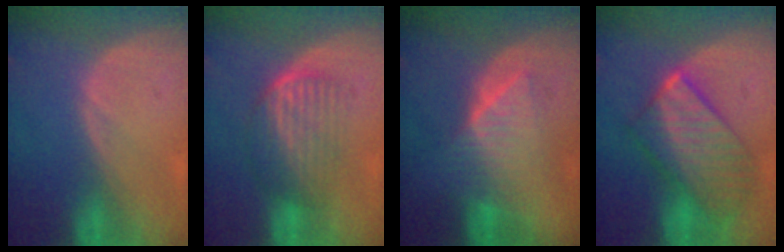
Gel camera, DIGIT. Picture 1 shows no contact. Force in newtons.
{"total": 7.2, "press": 6.1, "slide": 4.0}
{"total": 6.5, "press": 6.4, "slide": 0.9}
{"total": 10.2, "press": 10.2, "slide": 0.8}